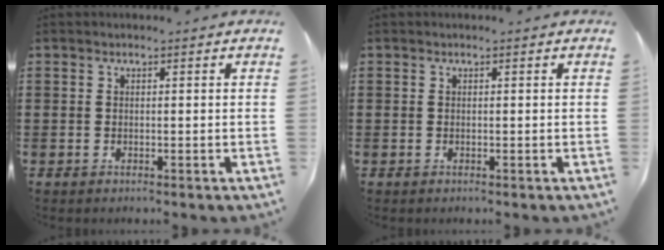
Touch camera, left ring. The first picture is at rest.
{"total": 0.0}